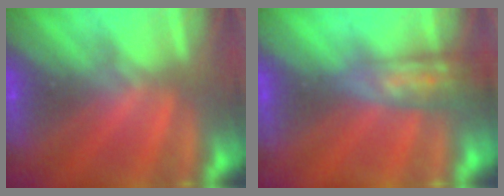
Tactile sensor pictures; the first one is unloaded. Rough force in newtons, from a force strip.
{"total": 2.7}